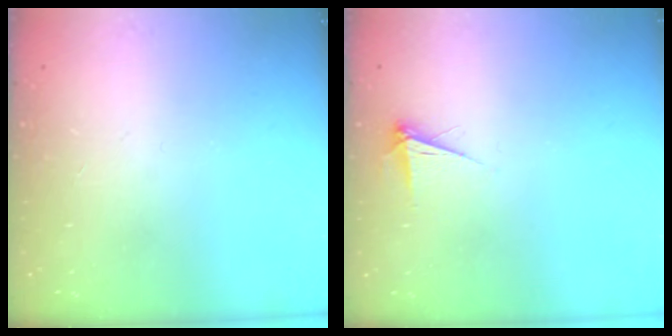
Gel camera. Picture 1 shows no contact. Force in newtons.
{"total": 4.1, "press": 4.1, "slide": 0.5}